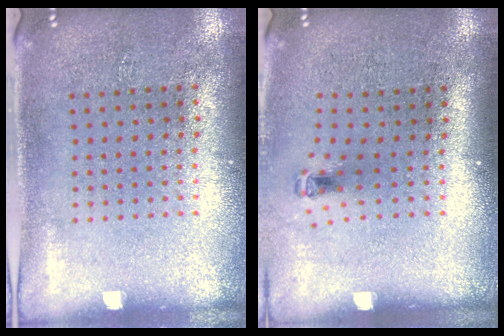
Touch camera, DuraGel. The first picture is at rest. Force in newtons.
{"total": 0.8, "press": 0.4, "slide": 0.7}